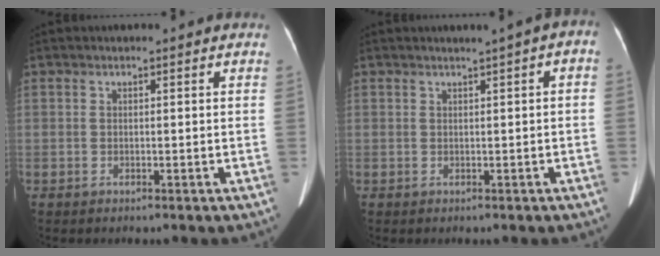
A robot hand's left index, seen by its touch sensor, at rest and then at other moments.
{"total": 2.2, "force": [0.4, 0.5, 2.1], "torque": [-0.024, 0.013, 0.003]}